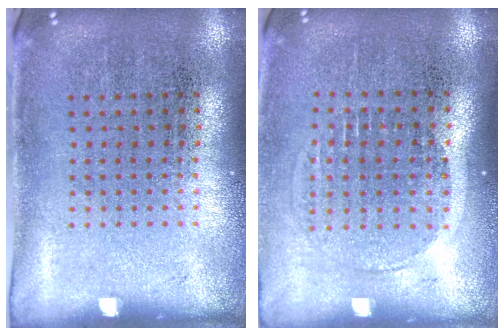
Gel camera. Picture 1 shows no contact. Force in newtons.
{"total": 1.4, "press": 1.2, "slide": 0.7}